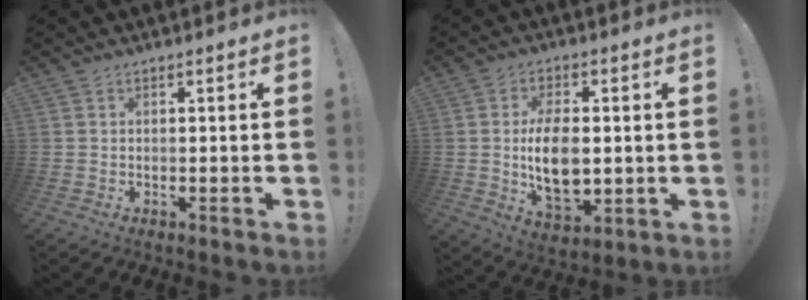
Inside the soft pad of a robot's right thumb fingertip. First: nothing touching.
{"total": 13.1, "force": [-0.4, 8.0, 10.3], "torque": [-0.182, -0.008, -0.009]}